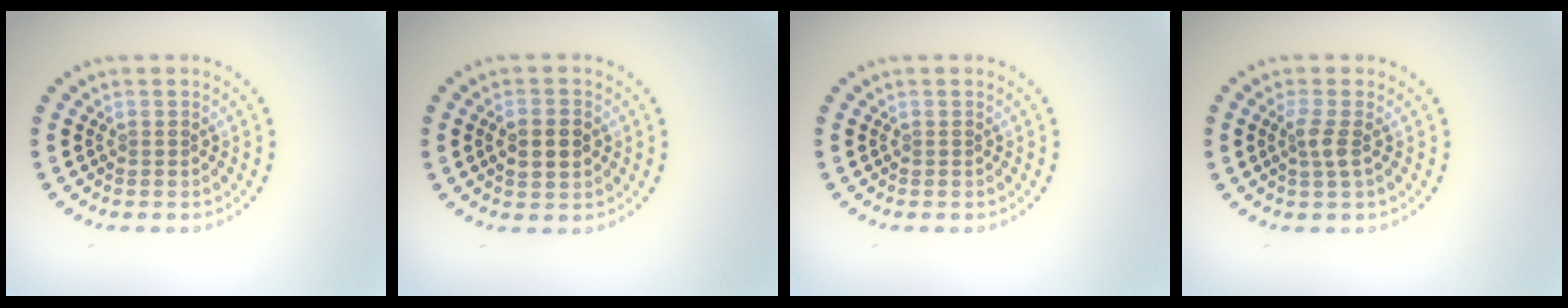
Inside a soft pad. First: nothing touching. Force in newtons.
{"total": 2.8, "press": 2.8, "slide": 0.1}
{"total": 0.0}
{"total": 1.7, "press": 1.4, "slide": 1.0}